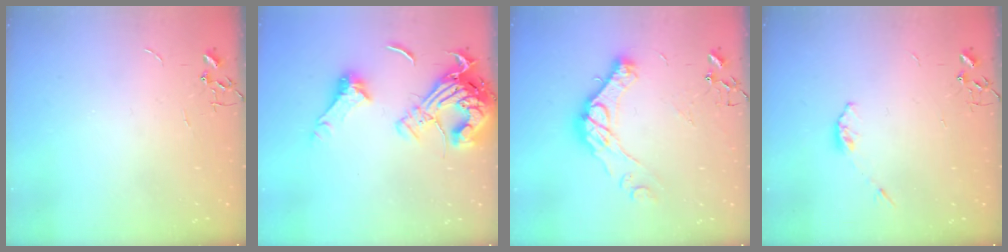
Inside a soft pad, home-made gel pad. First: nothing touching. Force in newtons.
{"total": 20.6, "press": 20.5, "slide": 2.2}
{"total": 15.6, "press": 15.5, "slide": 1.4}
{"total": 3.3, "press": 3.3, "slide": 0.6}